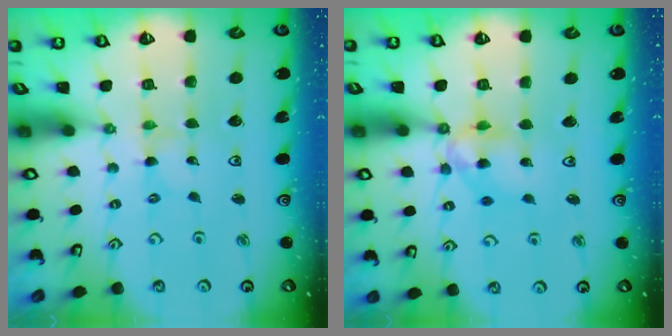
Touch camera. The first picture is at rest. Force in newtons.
{"total": 10.2, "press": 10.2, "slide": 1.1}